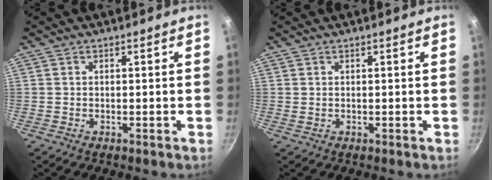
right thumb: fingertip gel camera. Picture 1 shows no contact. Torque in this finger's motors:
{"motor_torque": [-0.25, -0.25, -0.28, 0.25, -0.05]}